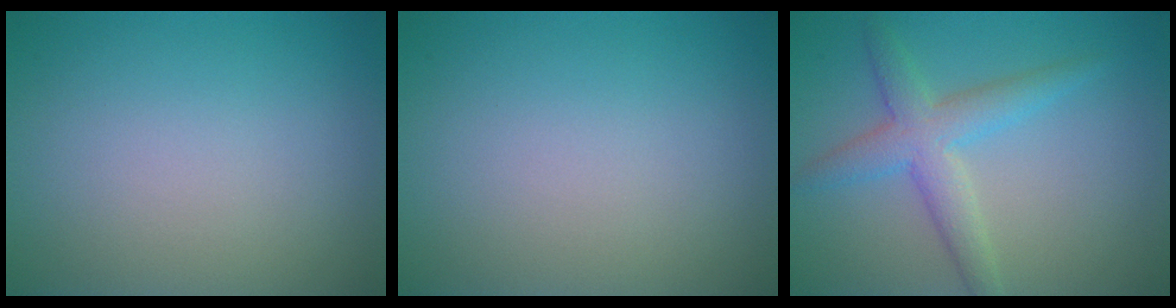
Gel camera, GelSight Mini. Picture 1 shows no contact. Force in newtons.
{"total": 0.0}
{"total": 3.9, "press": 3.9, "slide": 0.1}